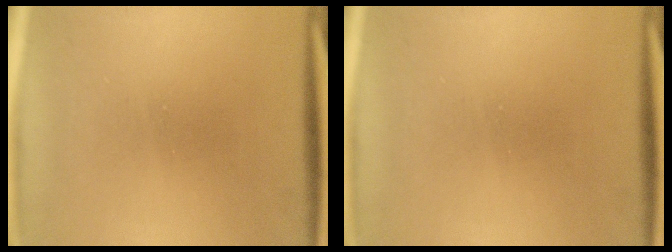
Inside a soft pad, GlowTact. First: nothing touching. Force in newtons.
{"total": 0.0}